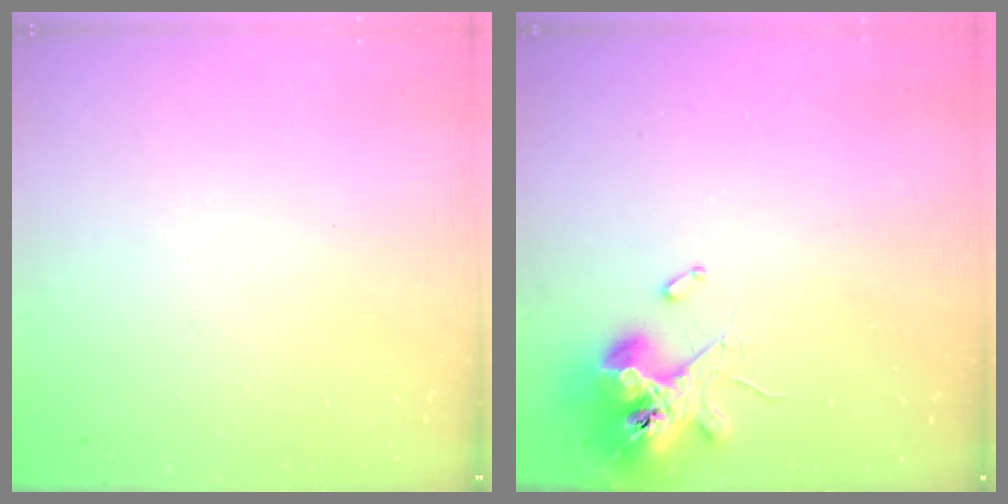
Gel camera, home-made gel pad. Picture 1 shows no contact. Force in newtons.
{"total": 12.1, "press": 11.9, "slide": 1.8}